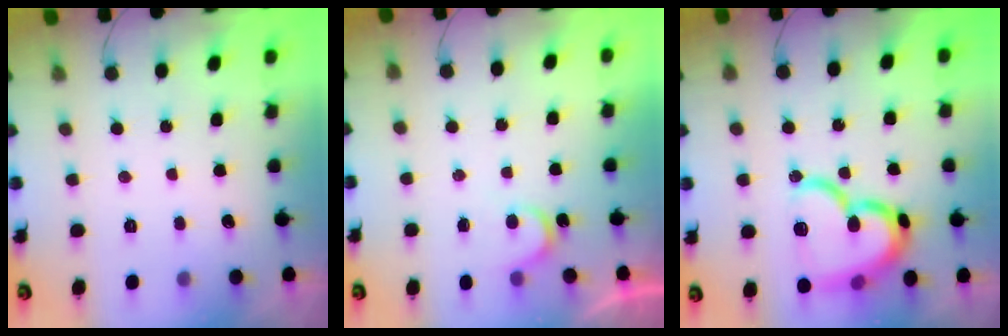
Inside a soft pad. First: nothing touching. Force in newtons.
{"total": 3.5, "press": 3.5, "slide": 0.3}
{"total": 19.9, "press": 19.8, "slide": 2.2}